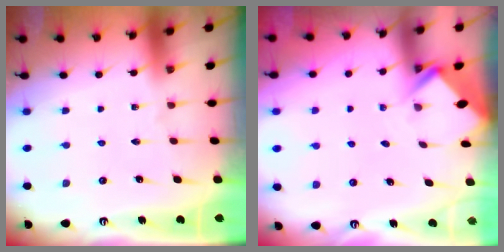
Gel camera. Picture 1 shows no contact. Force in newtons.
{"total": 2.8, "press": 2.8, "slide": 0.2}